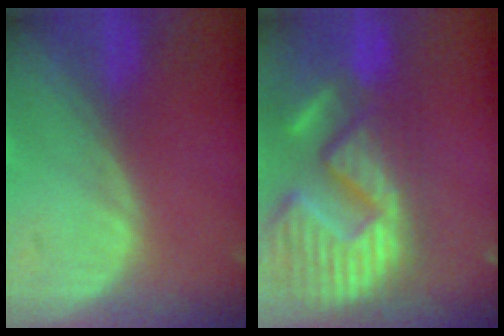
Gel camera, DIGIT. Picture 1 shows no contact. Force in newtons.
{"total": 15.4, "press": 12.7, "slide": 8.6}